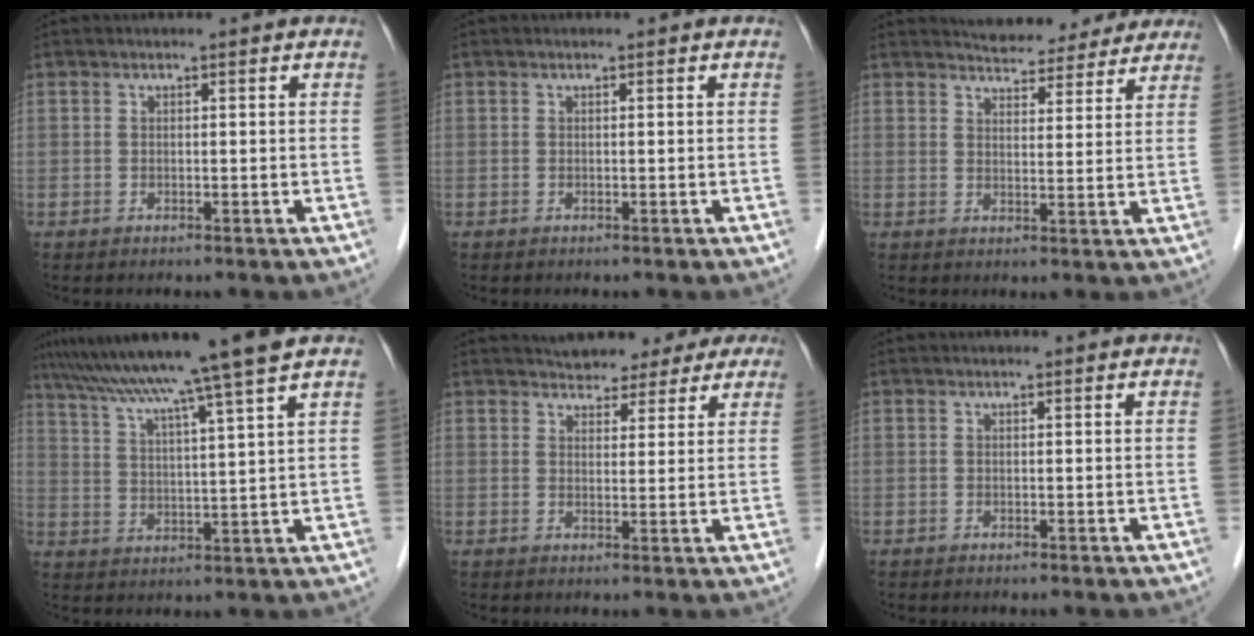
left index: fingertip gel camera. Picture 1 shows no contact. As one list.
[{"total": 0.0}, {"total": 11.1, "force": [10.5, 3.0, 2.3], "torque": [-0.015, 0.006, 0.122]}, {"total": 13.6, "force": [10.9, -2.6, 7.7], "torque": [-0.130, 0.000, 0.168]}, {"total": 8.8, "force": [7.5, 4.0, 2.3], "torque": [-0.015, 0.020, 0.082]}, {"total": 0.0}]